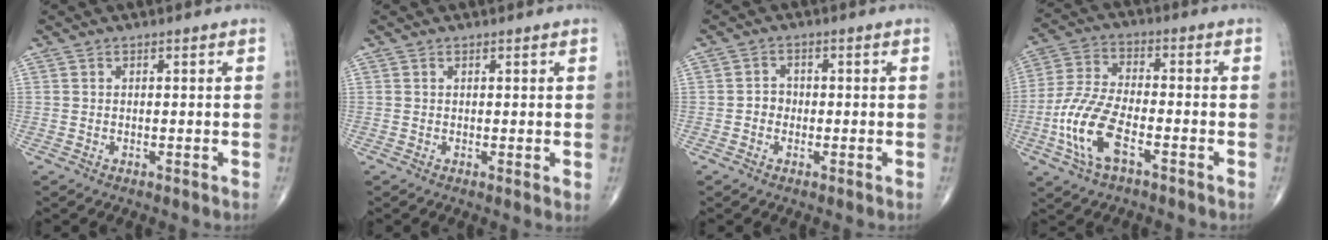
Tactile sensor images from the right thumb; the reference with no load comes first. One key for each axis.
{"total": 1.0, "fx": 0.3, "fy": 0.3, "fz": 0.9, "tx": -0.018, "ty": -0.004, "tz": 0.003}
{"total": 2.2, "fx": -0.6, "fy": 1.9, "fz": 0.9, "tx": -0.001, "ty": 0.008, "tz": -0.015}
{"total": 12.0, "fx": -4.7, "fy": 5.1, "fz": 9.8, "tx": -0.219, "ty": 0.021, "tz": -0.093}